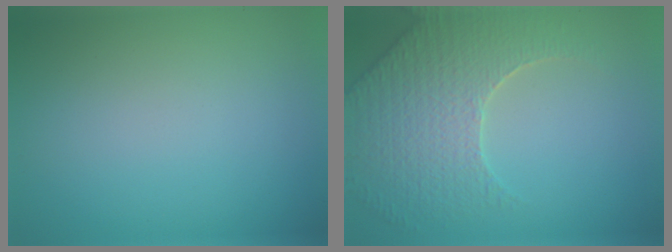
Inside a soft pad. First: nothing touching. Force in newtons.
{"total": 5.9, "press": 5.1, "slide": 3.0}